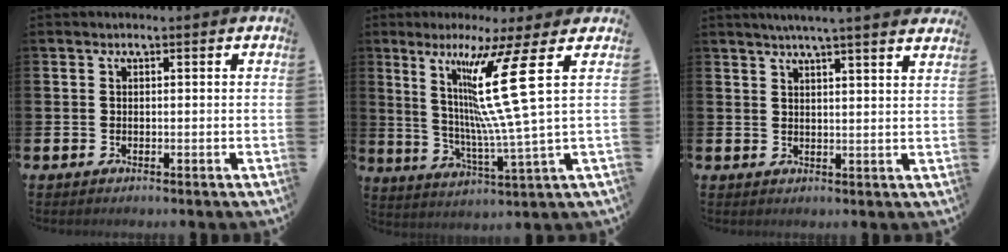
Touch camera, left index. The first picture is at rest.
{"total": 14.1, "force": [5.0, -0.6, 13.1], "torque": [-0.256, -0.017, 0.067]}
{"total": 4.5, "force": [4.3, -1.0, 1.1], "torque": [-0.029, -0.019, 0.075]}